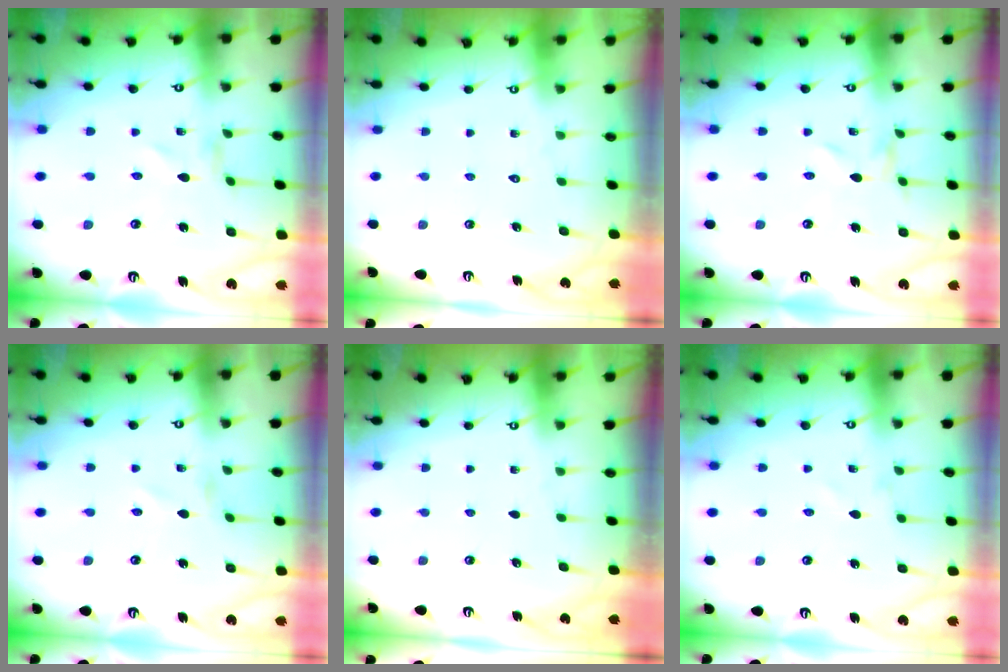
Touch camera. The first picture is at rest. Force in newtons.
{"total": 1.5, "press": 1.5, "slide": 0.1}
{"total": 0.0}
{"total": 0.5, "press": 0.5, "slide": 0.2}
{"total": 0.0}
{"total": 1.4, "press": 1.4, "slide": 0.0}